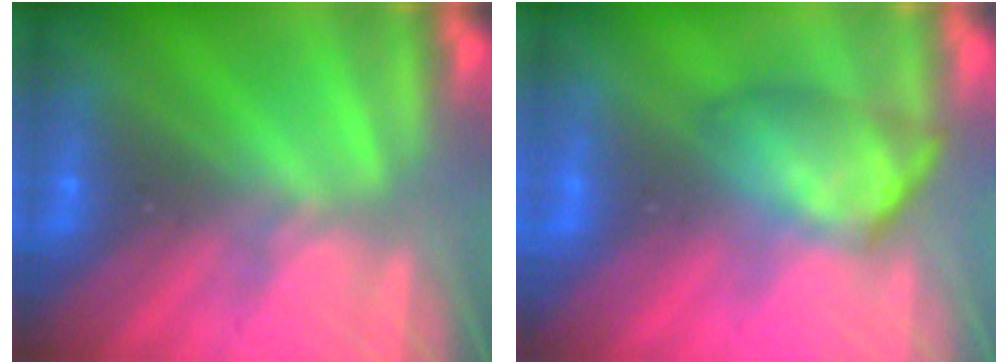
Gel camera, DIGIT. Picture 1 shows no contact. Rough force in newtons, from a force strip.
{"total": 4.6}